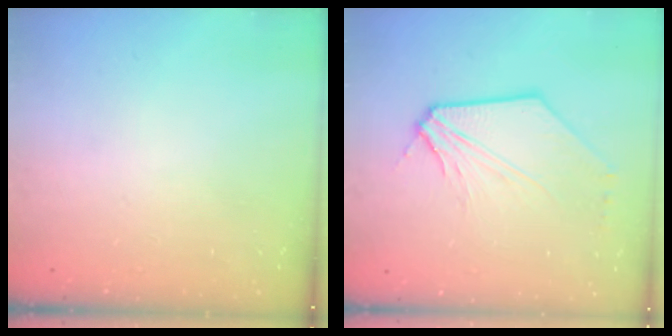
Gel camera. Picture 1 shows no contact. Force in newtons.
{"total": 6.5, "press": 6.4, "slide": 0.7}